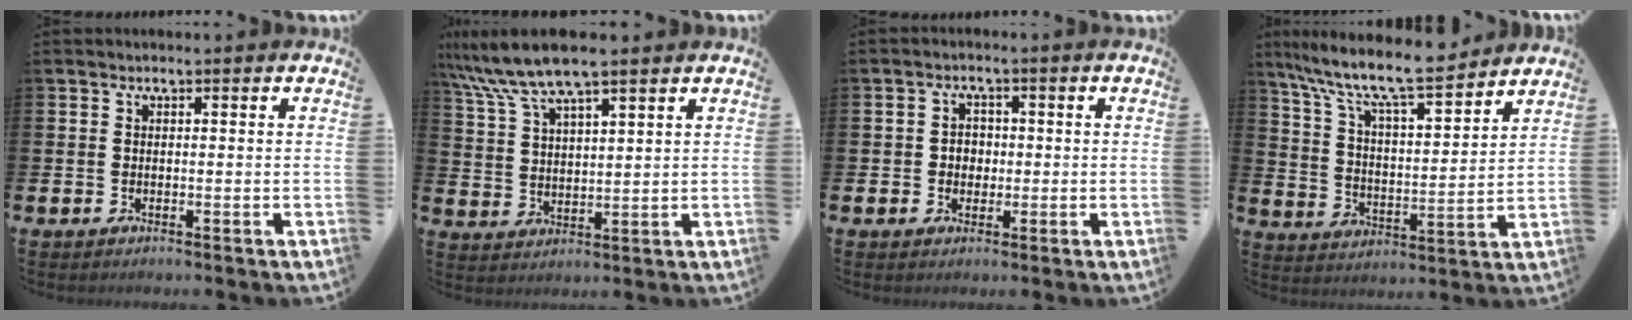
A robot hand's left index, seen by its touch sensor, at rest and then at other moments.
{"total": 8.2, "force": [7.1, 1.3, 4.0], "torque": [-0.101, -0.014, 0.129]}
{"total": 2.3, "force": [0.0, 2.2, 0.8], "torque": [-0.001, 0.001, -0.009]}
{"total": 9.8, "force": [8.9, 1.3, 3.9], "torque": [-0.106, -0.062, 0.151]}